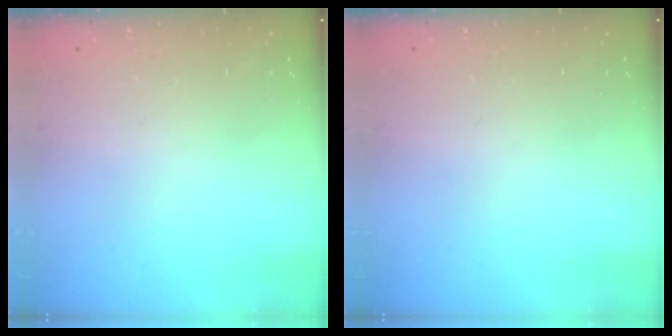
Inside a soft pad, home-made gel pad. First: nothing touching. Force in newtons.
{"total": 0.0}